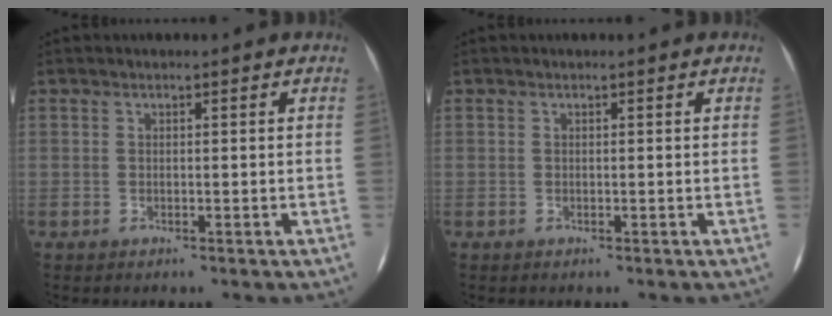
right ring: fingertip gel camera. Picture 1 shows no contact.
{"total": 0.0}